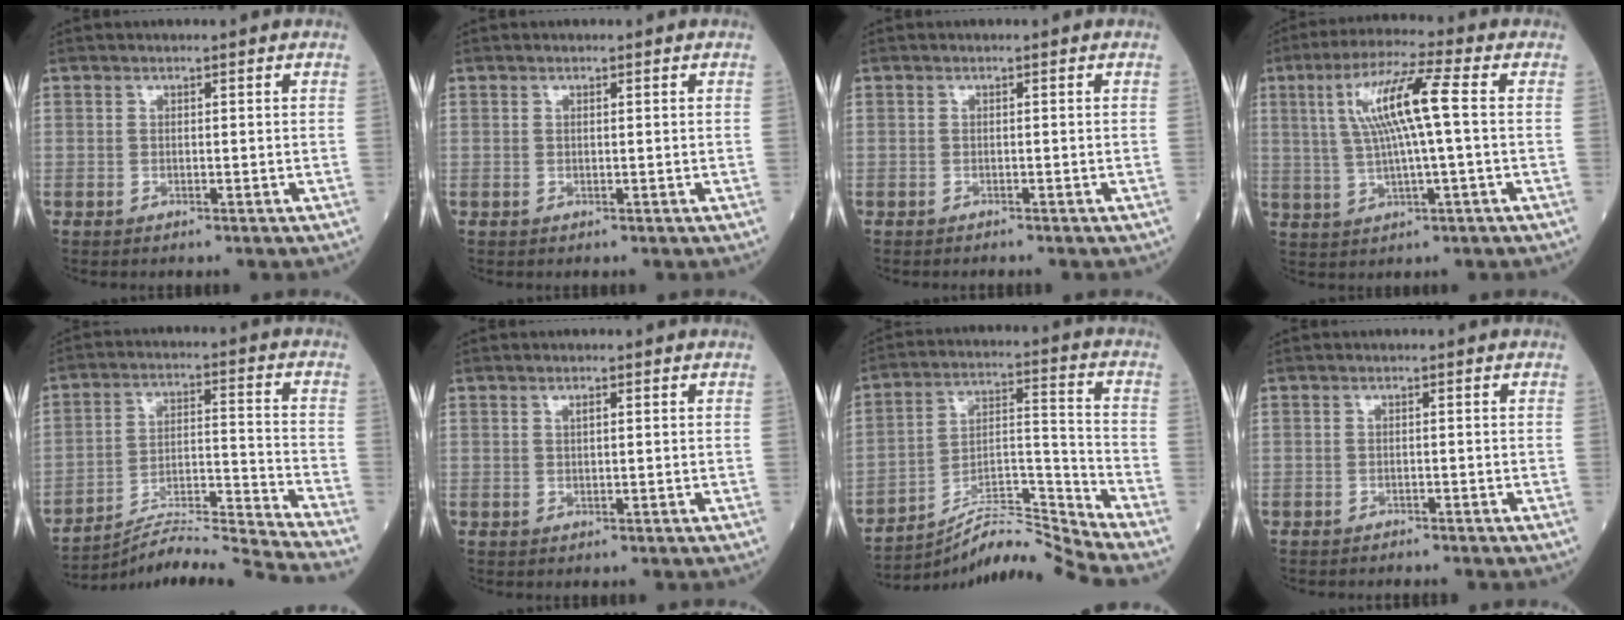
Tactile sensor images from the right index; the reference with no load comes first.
{"total": 0.0}
{"total": 1.3, "force": [-1.2, 0.3, 0.6], "torque": [-0.012, -0.003, -0.014]}
{"total": 10.4, "force": [1.8, 0.2, 10.3], "torque": [-0.201, 0.016, 0.032]}
{"total": 16.7, "force": [-15.7, -3.6, 4.1], "torque": [-0.054, 0.011, -0.252]}
{"total": 0.9, "force": [0.4, 0.1, 0.8], "torque": [-0.019, 0.001, 0.005]}
{"total": 12.1, "force": [-11.5, -2.8, 2.7], "torque": [-0.042, 0.039, -0.203]}
{"total": 1.1, "force": [-1.1, 0.0, 0.2], "torque": [-0.005, -0.003, -0.016]}